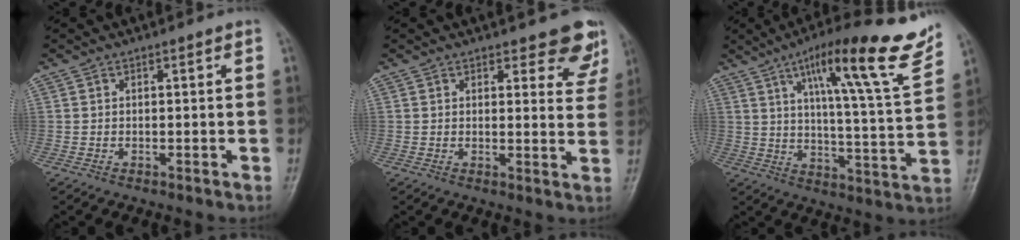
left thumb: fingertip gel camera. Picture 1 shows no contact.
{"total": 6.9, "force": [5.7, 2.8, 2.7], "torque": [0.009, -0.036, 0.051]}
{"total": 21.1, "force": [12.6, 2.7, 16.7], "torque": [-0.219, -0.048, 0.188]}